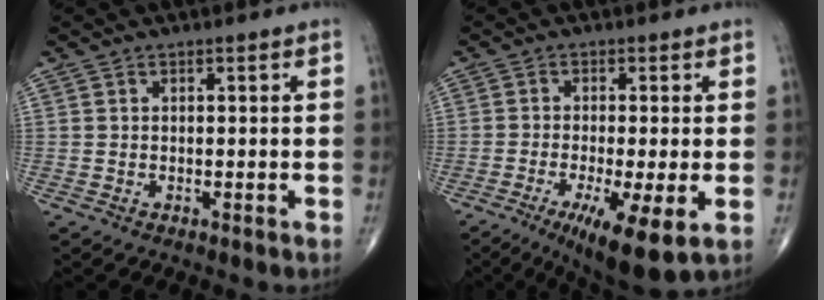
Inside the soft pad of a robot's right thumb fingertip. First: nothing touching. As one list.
[{"total": 10.7, "force": [-3.9, 2.2, 9.7], "torque": [-0.167, -0.019, -0.062]}]